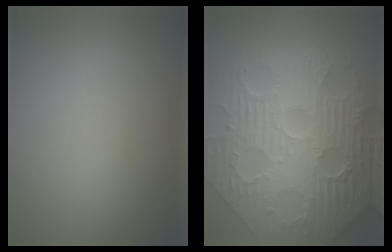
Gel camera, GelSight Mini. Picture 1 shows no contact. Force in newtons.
{"total": 12.5, "press": 8.2, "slide": 9.5}